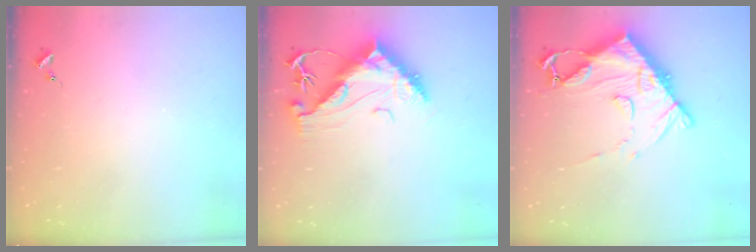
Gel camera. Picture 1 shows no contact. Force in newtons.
{"total": 13.3, "press": 13.2, "slide": 1.3}
{"total": 15.2, "press": 15.1, "slide": 1.6}